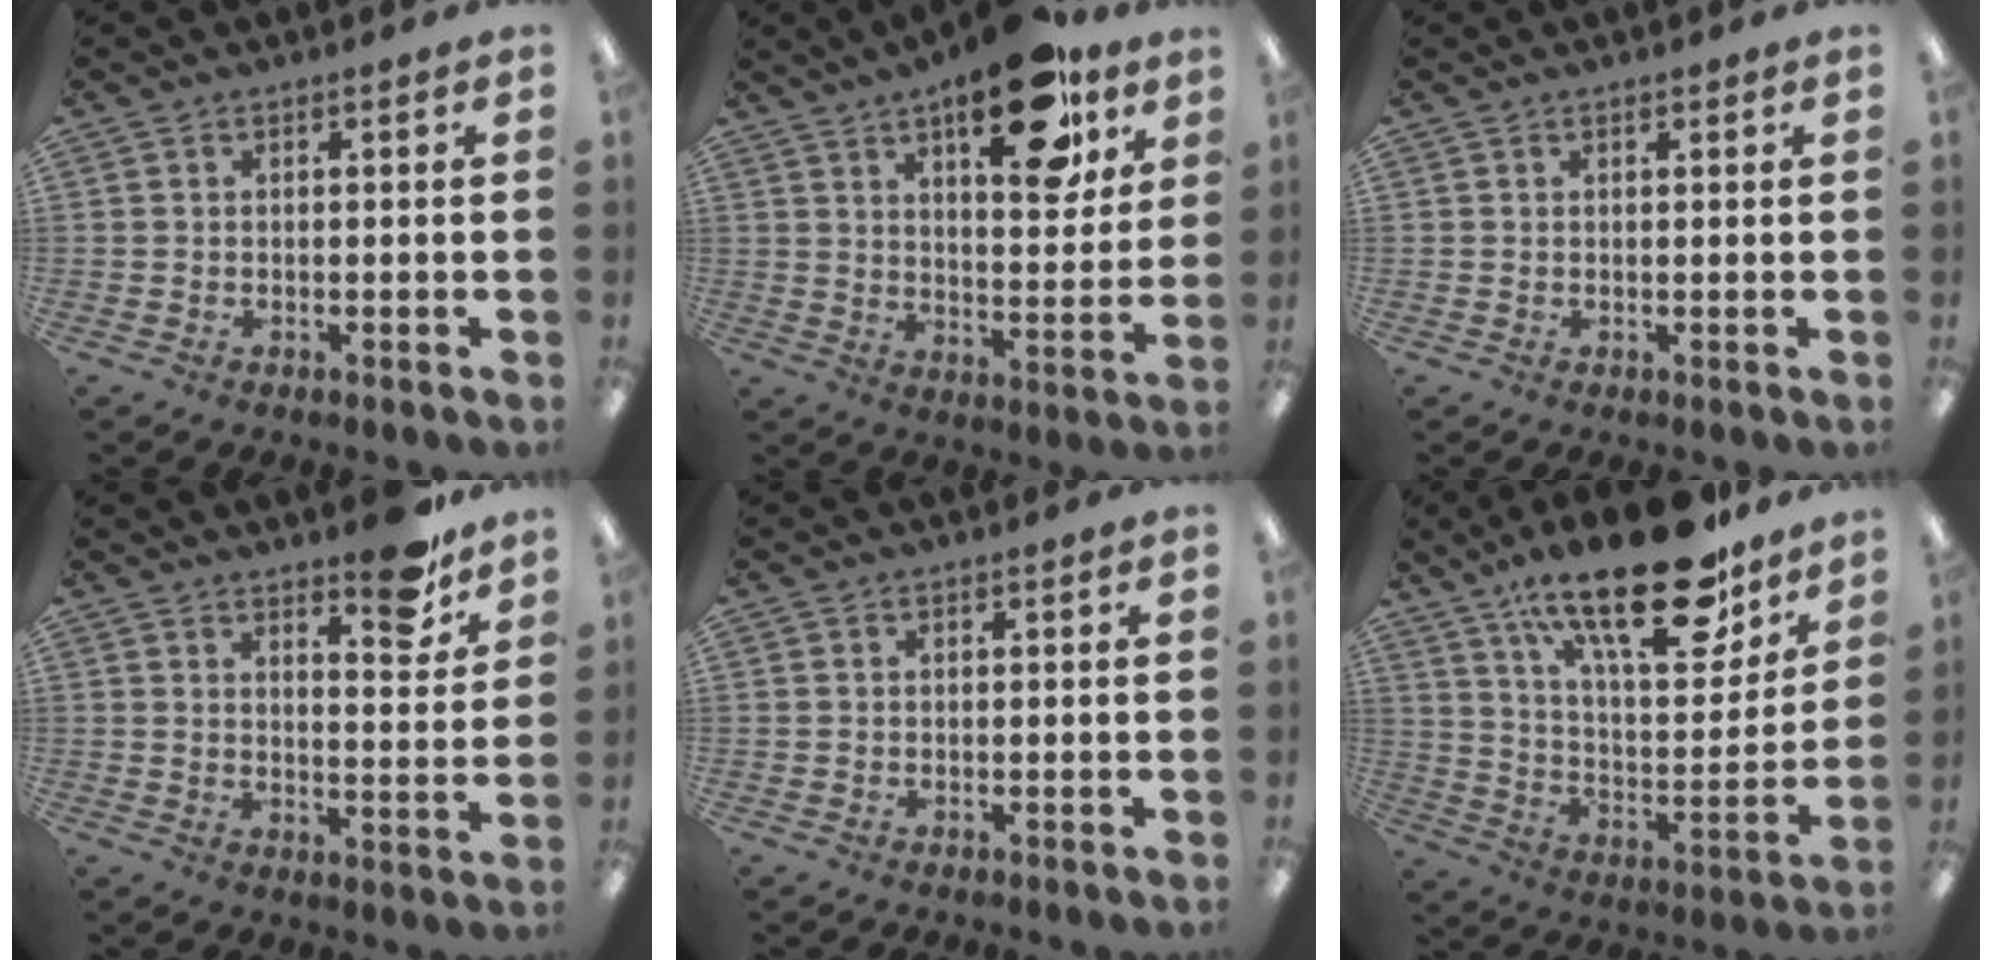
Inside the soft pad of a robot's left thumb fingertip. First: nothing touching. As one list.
[{"total": 19.1, "force": [11.9, 7.7, 12.9], "torque": [-0.174, -0.061, 0.189]}, {"total": 0.7, "force": [0.6, 0.2, 0.3], "torque": [-0.006, 0.001, 0.010]}, {"total": 9.6, "force": [7.6, 2.8, 5.2], "torque": [-0.049, -0.055, 0.125]}, {"total": 0.0}, {"total": 25.2, "force": [17.2, 8.7, 16.2], "torque": [-0.249, -0.106, 0.285]}]